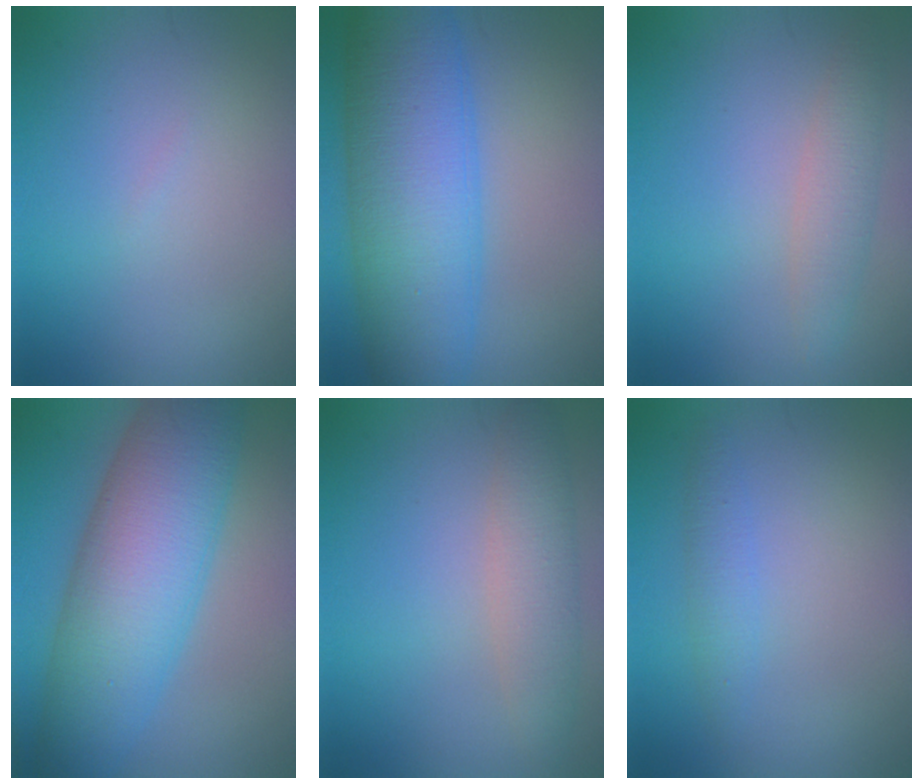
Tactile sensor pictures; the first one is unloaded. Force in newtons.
{"total": 11.6, "press": 11.6, "slide": 0.1}
{"total": 2.5, "press": 2.5, "slide": 0.1}
{"total": 11.1, "press": 11.1, "slide": 0.0}
{"total": 3.6, "press": 3.5, "slide": 0.2}
{"total": 1.6, "press": 1.6, "slide": 0.1}